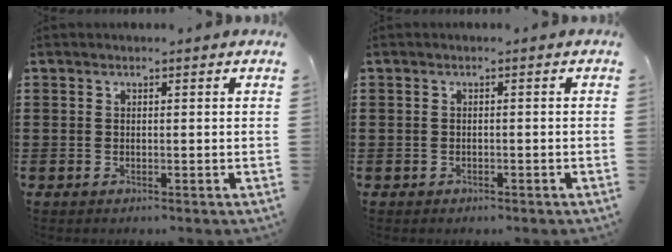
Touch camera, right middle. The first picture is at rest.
{"total": 0.7, "force": [-0.6, 0.4, 0.0], "torque": [-0.001, 0.002, -0.014]}